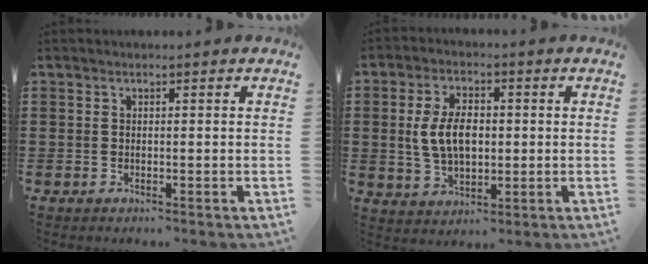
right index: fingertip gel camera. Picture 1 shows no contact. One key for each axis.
{"total": 7.2, "fx": 0.3, "fy": 4.3, "fz": 5.8, "tx": -0.128, "ty": 0.004, "tz": -0.004}